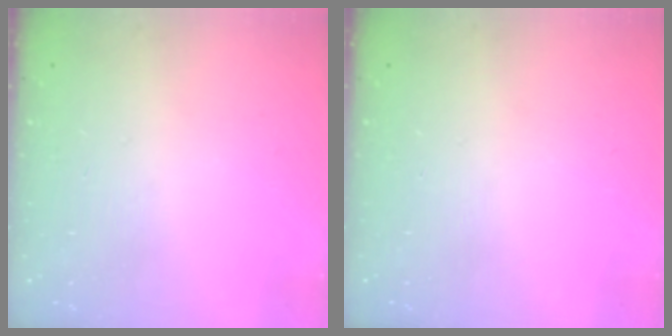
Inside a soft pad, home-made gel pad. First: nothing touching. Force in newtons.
{"total": 0.0}